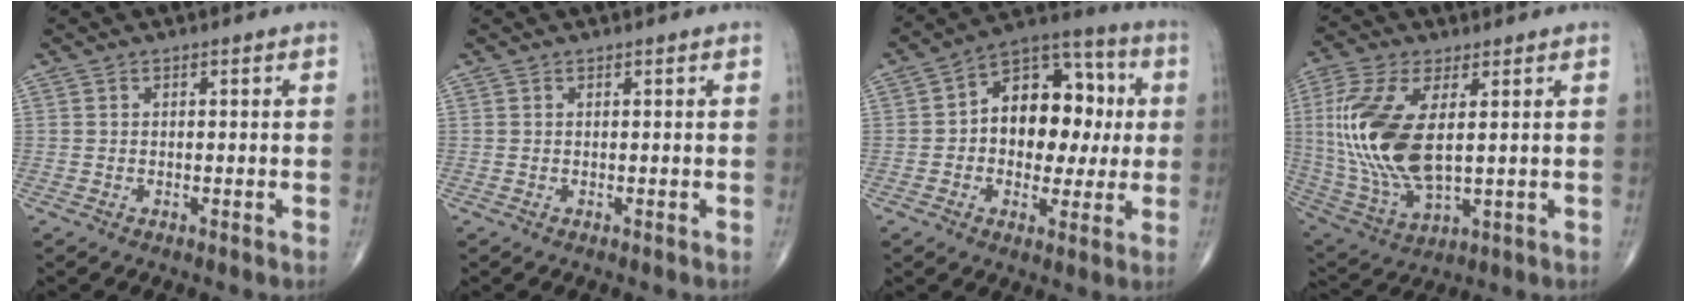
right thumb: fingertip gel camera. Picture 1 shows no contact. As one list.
[{"total": 0.0}, {"total": 16.9, "force": [1.1, 11.4, 12.5], "torque": [-0.125, 0.033, 0.009]}, {"total": 18.6, "force": [2.3, 8.9, 16.2], "torque": [-0.364, -0.014, 0.052]}]